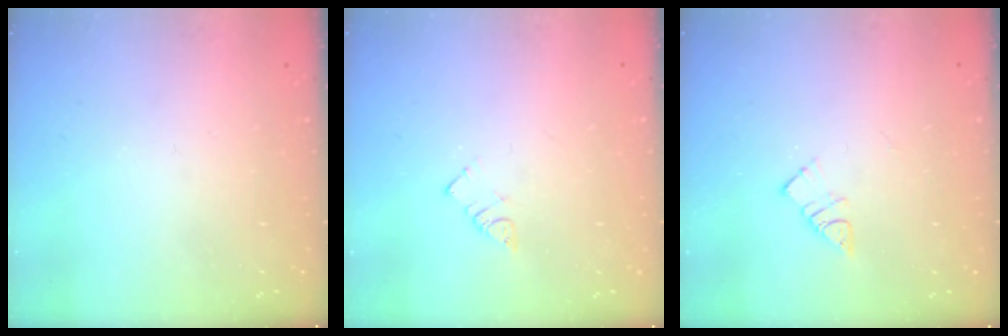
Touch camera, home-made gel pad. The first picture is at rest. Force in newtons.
{"total": 2.5, "press": 2.5, "slide": 0.1}
{"total": 5.7, "press": 5.6, "slide": 0.6}